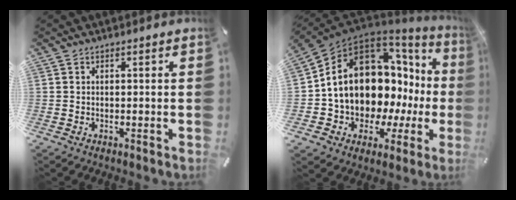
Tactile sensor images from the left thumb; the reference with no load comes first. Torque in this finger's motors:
{"motor_torque": [1.47, 1.84, 2.77, 0.00, 0.35]}